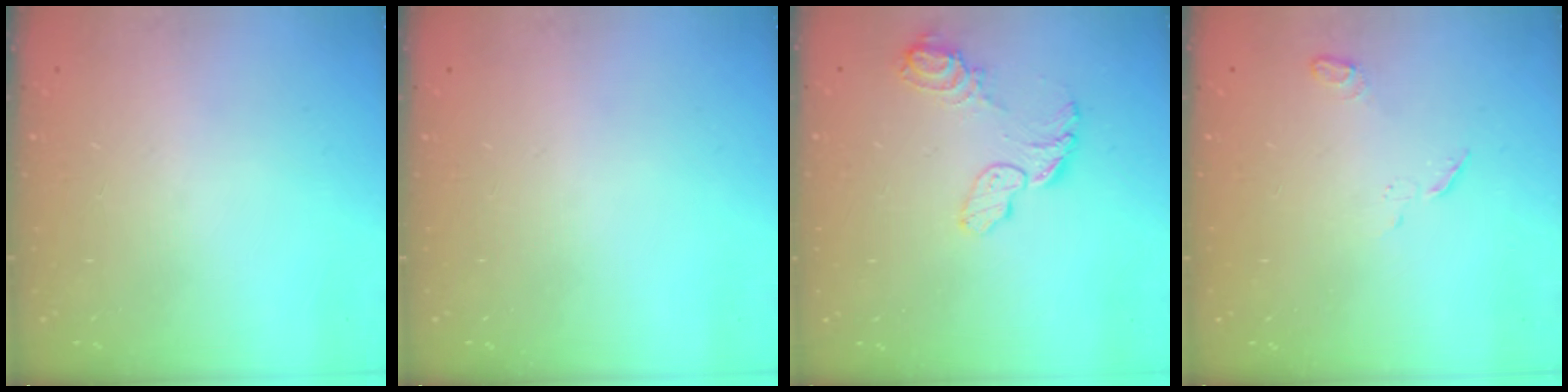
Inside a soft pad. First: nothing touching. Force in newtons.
{"total": 0.0}
{"total": 9.3, "press": 9.3, "slide": 0.9}
{"total": 3.9, "press": 3.9, "slide": 0.5}